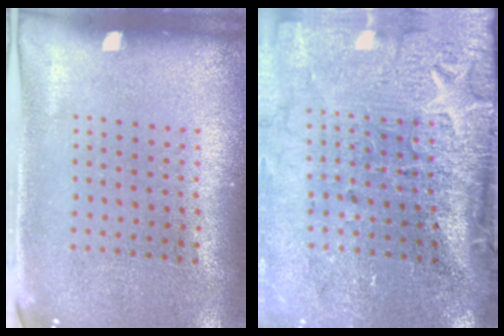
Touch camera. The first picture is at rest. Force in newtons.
{"total": 4.6, "press": 3.6, "slide": 2.8}